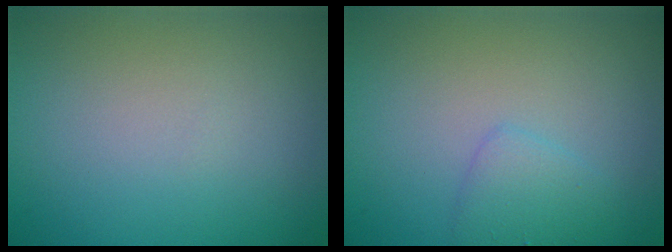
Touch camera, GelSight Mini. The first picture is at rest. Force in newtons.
{"total": 1.7, "press": 1.7, "slide": 0.0}